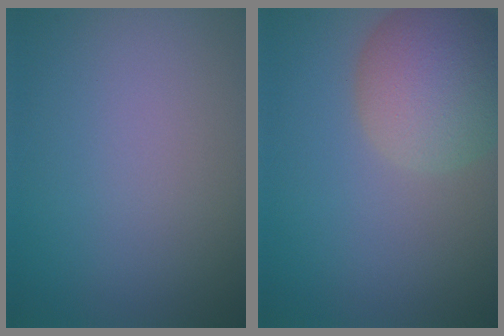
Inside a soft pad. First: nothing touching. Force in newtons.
{"total": 7.6, "press": 7.5, "slide": 0.5}